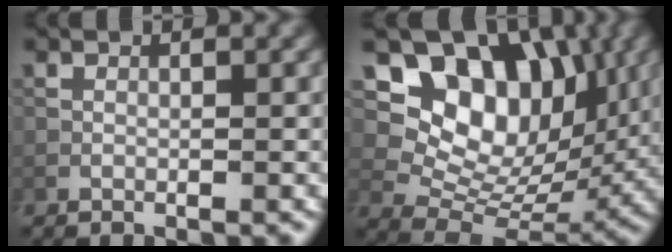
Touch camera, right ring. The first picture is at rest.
{"total": 11.9, "force": [4.8, 8.2, 7.1], "torque": [-0.111, -0.004, 0.086]}